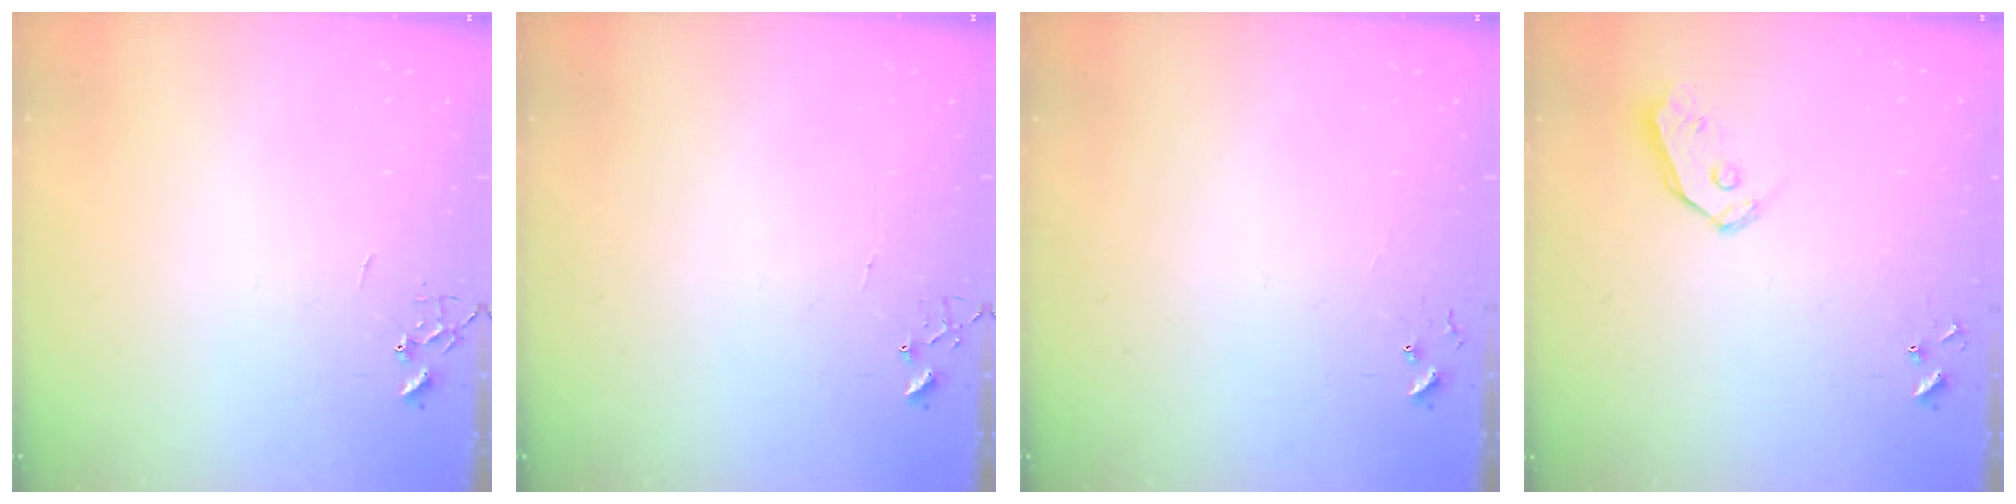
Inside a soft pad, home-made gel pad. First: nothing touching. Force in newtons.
{"total": 5.0, "press": 5.0, "slide": 0.4}
{"total": 4.7, "press": 4.7, "slide": 0.4}
{"total": 6.3, "press": 6.3, "slide": 0.7}